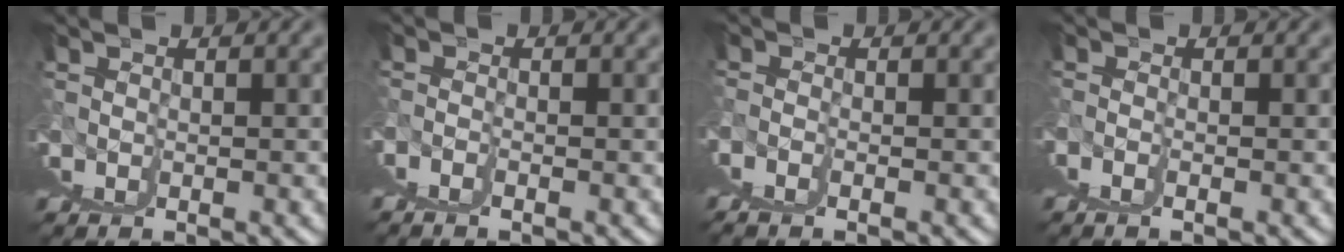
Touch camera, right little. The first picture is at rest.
{"total": 1.3, "force": [0.2, -1.2, 0.1], "torque": [0.007, 0.013, 0.003]}
{"total": 1.2, "force": [0.4, -0.2, 1.1], "torque": [-0.012, 0.012, 0.009]}
{"total": 0.6, "force": [0.3, -0.4, 0.3], "torque": [0.000, 0.014, 0.003]}